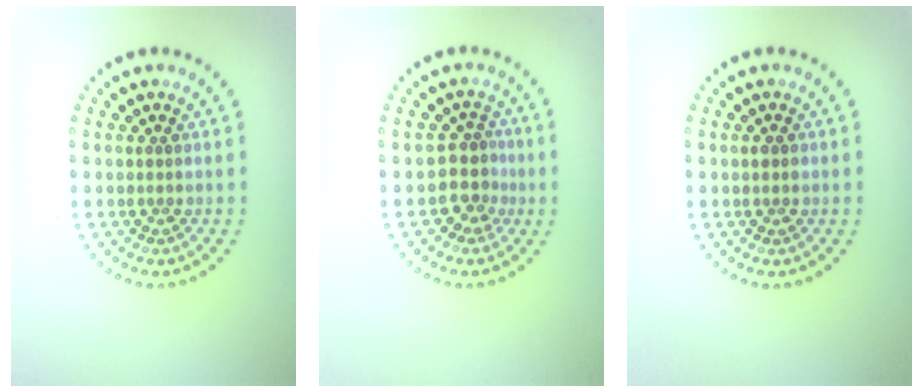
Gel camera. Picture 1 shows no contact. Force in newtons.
{"total": 2.7, "press": 2.0, "slide": 1.7}
{"total": 1.2, "press": 1.2, "slide": 0.0}